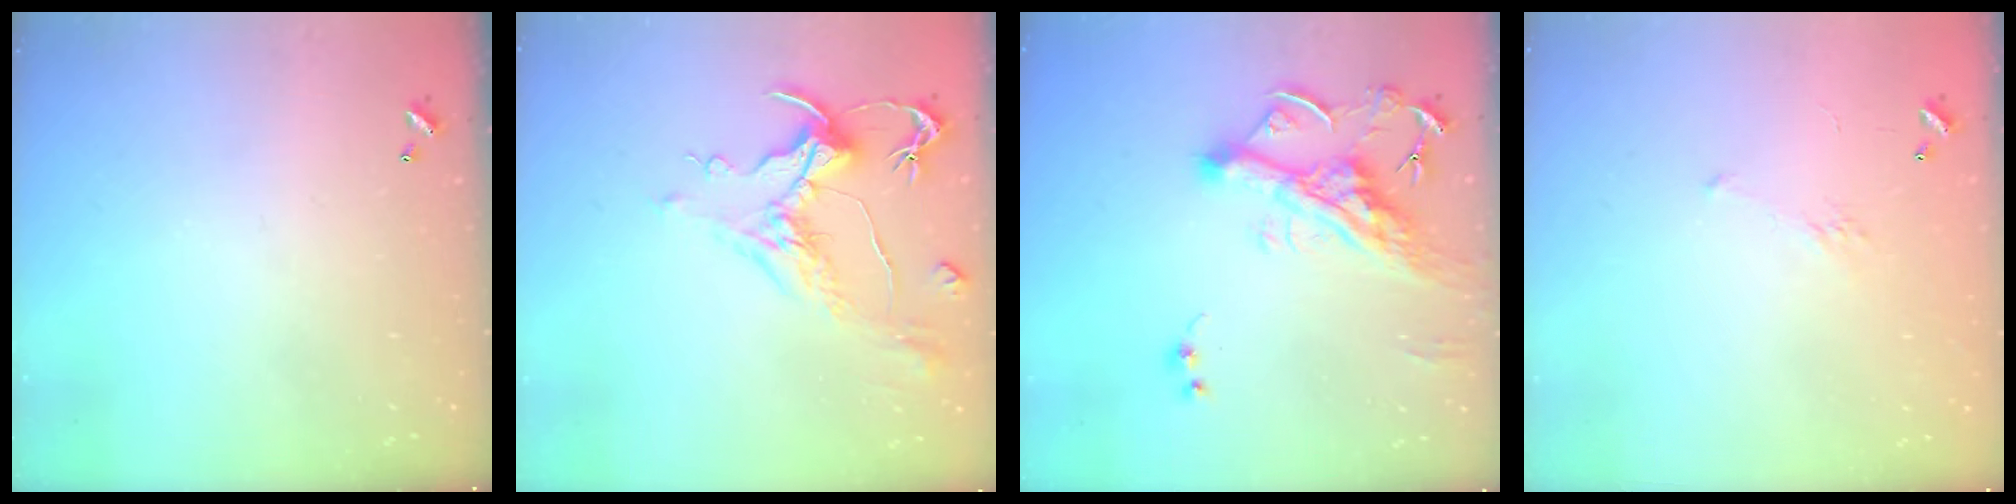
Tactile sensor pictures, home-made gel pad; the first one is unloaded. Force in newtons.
{"total": 1.7, "press": 0.9, "slide": 1.4}
{"total": 10.4, "press": 10.3, "slide": 1.5}
{"total": 5.3, "press": 5.2, "slide": 1.0}